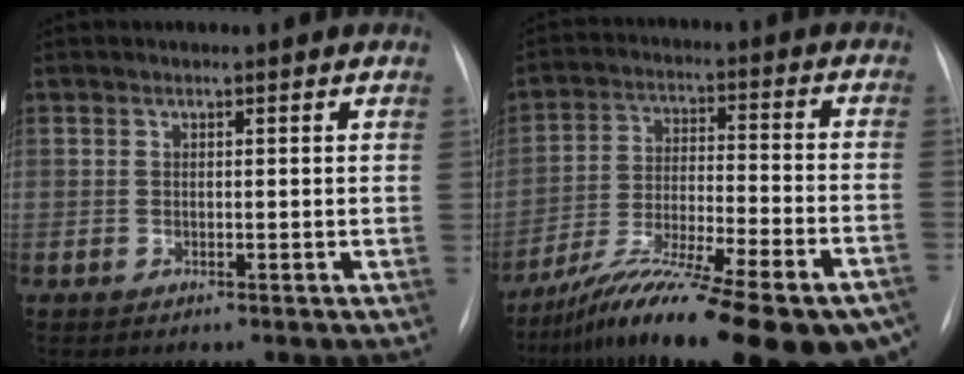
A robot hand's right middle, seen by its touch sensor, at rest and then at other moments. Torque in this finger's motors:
{"motor_torque": [1.11, -1.03, 0.43, 0.21]}